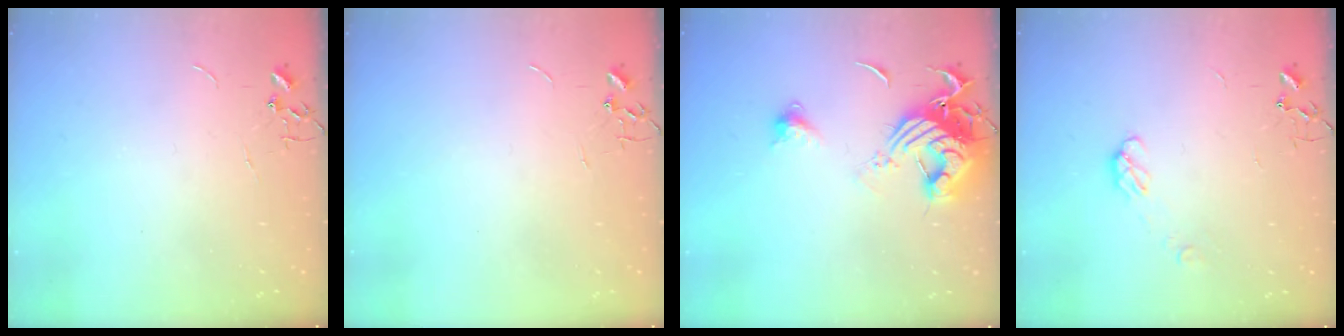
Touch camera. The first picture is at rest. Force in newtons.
{"total": 0.0}
{"total": 13.8, "press": 13.7, "slide": 1.5}
{"total": 4.9, "press": 4.9, "slide": 0.8}